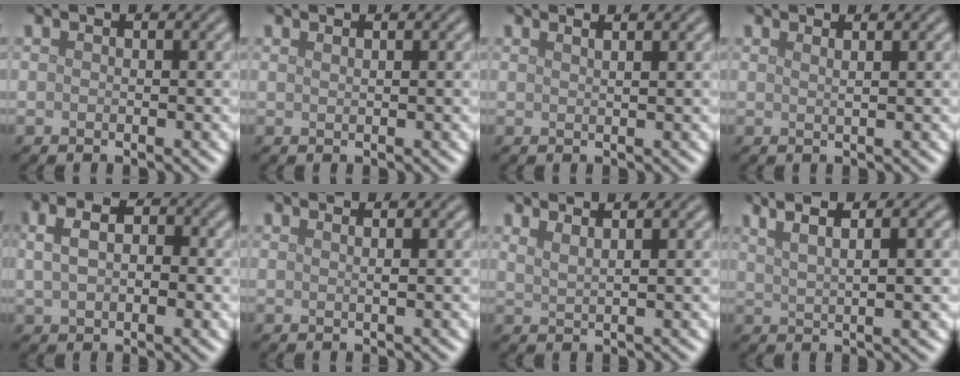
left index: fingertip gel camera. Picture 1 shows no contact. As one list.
[{"total": 0.8, "force": [0.6, 0.3, 0.5], "torque": [-0.003, -0.001, 0.005]}, {"total": 2.3, "force": [1.6, 1.0, 1.4], "torque": [0.006, 0.008, -0.007]}, {"total": 1.7, "force": [1.0, 0.7, 1.1], "torque": [0.001, 0.000, -0.005]}, {"total": 5.2, "force": [1.1, 3.2, 3.9], "torque": [-0.060, 0.014, 0.011]}, {"total": 1.2, "force": [0.7, 0.5, 0.9], "torque": [-0.003, -0.001, -0.001]}, {"total": 2.4, "force": [1.7, 0.9, 1.5], "torque": [-0.009, 0.008, 0.011]}, {"total": 6.3, "force": [3.3, 2.1, 5.0], "torque": [-0.064, 0.022, 0.027]}]